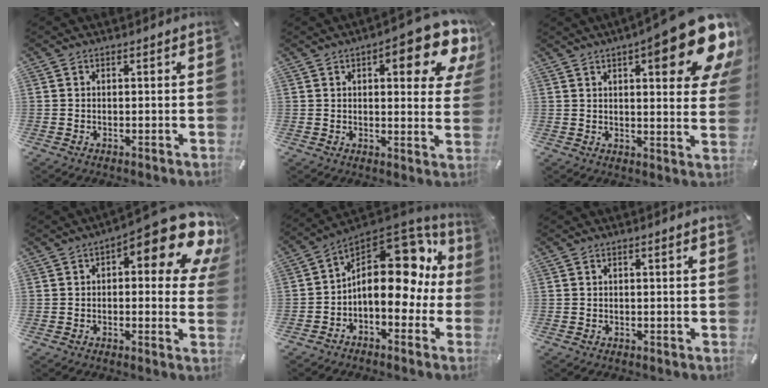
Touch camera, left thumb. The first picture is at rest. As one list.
[{"total": 14.0, "force": [7.5, 4.6, 10.9], "torque": [-0.136, -0.046, 0.117]}, {"total": 18.8, "force": [9.9, 4.8, 15.3], "torque": [-0.203, -0.065, 0.151]}, {"total": 16.5, "force": [8.0, 5.9, 13.2], "torque": [-0.168, -0.063, 0.128]}, {"total": 19.5, "force": [3.1, 11.8, 15.2], "torque": [-0.221, -0.027, 0.056]}, {"total": 1.2, "force": [0.6, 0.0, 1.1], "torque": [-0.020, -0.001, 0.009]}]